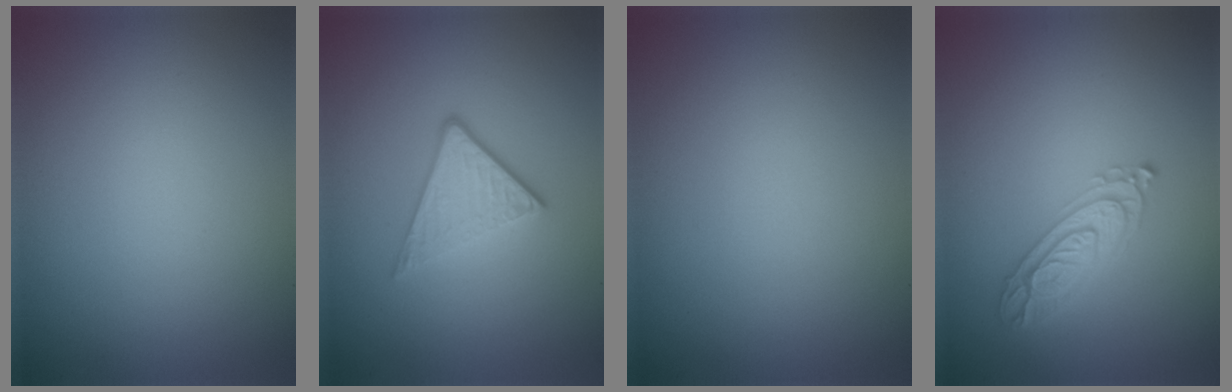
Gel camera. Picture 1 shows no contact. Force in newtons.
{"total": 3.5, "press": 2.5, "slide": 2.5}
{"total": 0.0}
{"total": 3.0, "press": 2.9, "slide": 0.7}